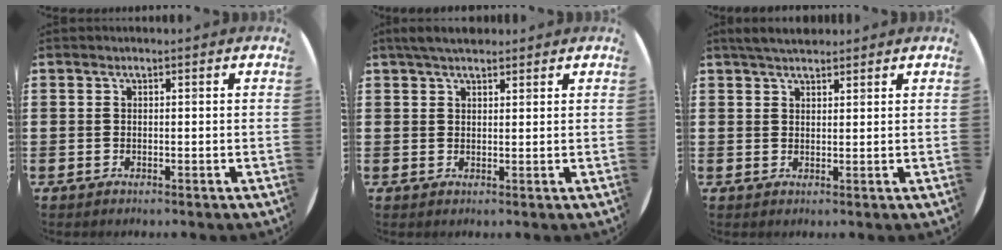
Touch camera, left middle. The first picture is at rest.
{"total": 2.9, "force": [2.6, 0.9, 1.2], "torque": [-0.027, 0.004, 0.047]}
{"total": 2.9, "force": [2.7, 0.7, 0.8], "torque": [-0.021, 0.000, 0.050]}